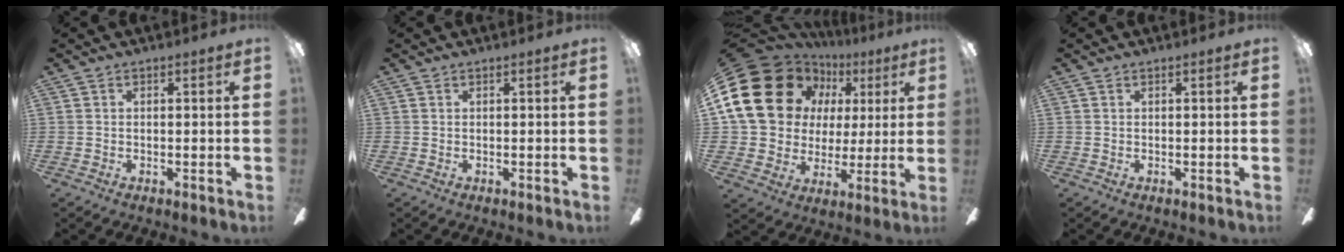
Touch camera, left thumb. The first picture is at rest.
{"total": 0.0}
{"total": 23.1, "force": [7.7, 18.9, 10.8], "torque": [-0.221, -0.030, 0.162]}
{"total": 0.0}